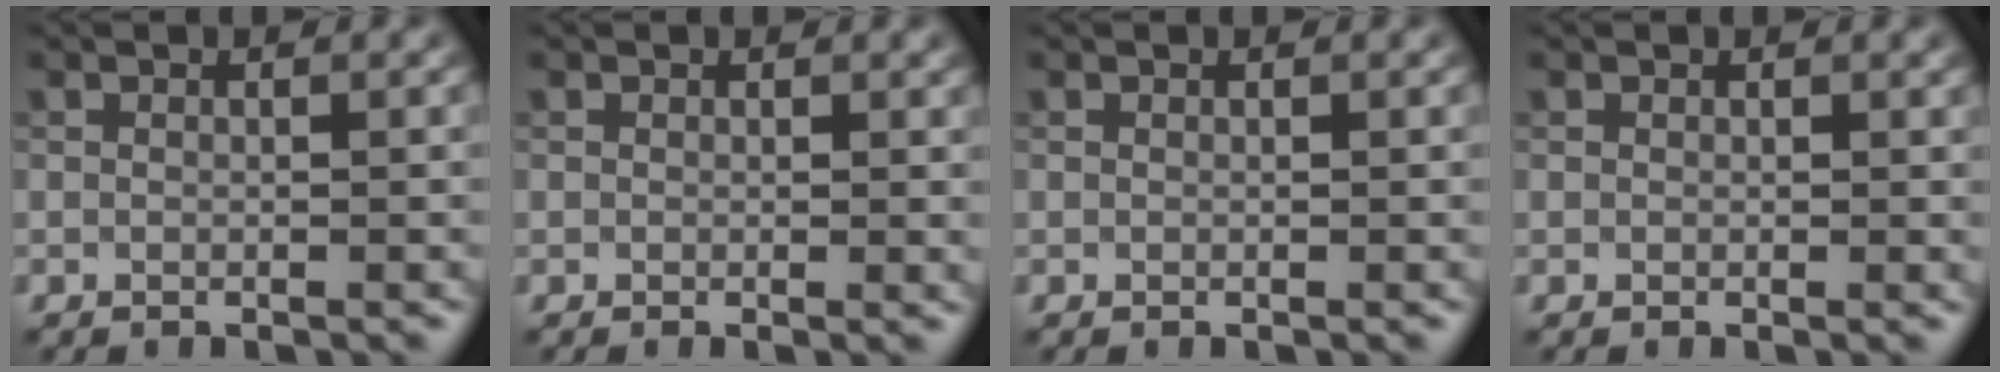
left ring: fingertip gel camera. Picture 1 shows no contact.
{"total": 1.0, "force": [0.6, 0.8, 0.3], "torque": [0.001, -0.003, 0.005]}
{"total": 0.0}
{"total": 0.9, "force": [0.6, 0.6, 0.1], "torque": [0.003, -0.002, 0.008]}